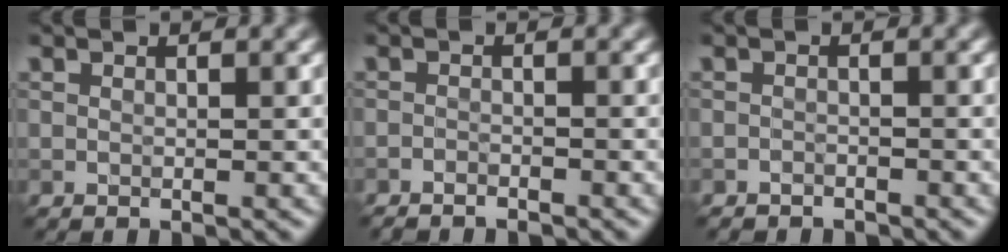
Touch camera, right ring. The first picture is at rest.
{"total": 1.3, "force": [-1.2, 0.3, 0.2], "torque": [0.000, -0.001, -0.024]}
{"total": 1.0, "force": [-0.9, 0.4, 0.0], "torque": [0.004, -0.001, -0.018]}